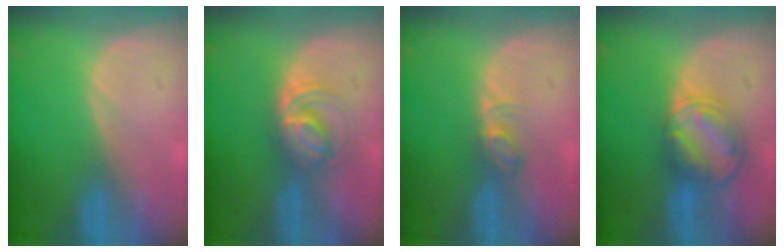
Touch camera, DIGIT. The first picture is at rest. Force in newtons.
{"total": 5.5, "press": 5.4, "slide": 1.3}
{"total": 2.5, "press": 2.5, "slide": 0.4}
{"total": 8.1, "press": 7.0, "slide": 4.1}